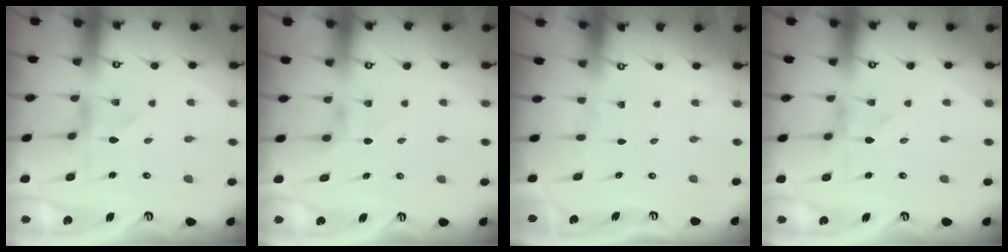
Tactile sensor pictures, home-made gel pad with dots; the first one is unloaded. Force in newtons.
{"total": 2.9, "press": 2.9, "slide": 0.4}
{"total": 0.0}
{"total": 0.0}